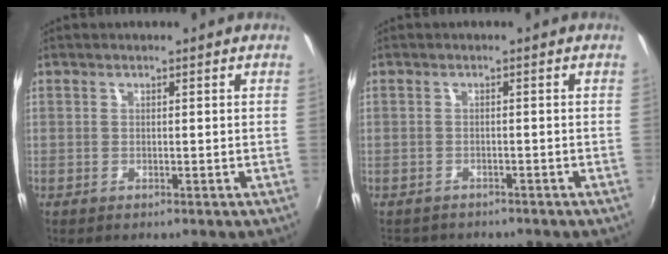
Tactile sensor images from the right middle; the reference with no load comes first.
{"total": 3.7, "force": [-3.3, 1.6, 0.8], "torque": [-0.026, -0.016, -0.050]}